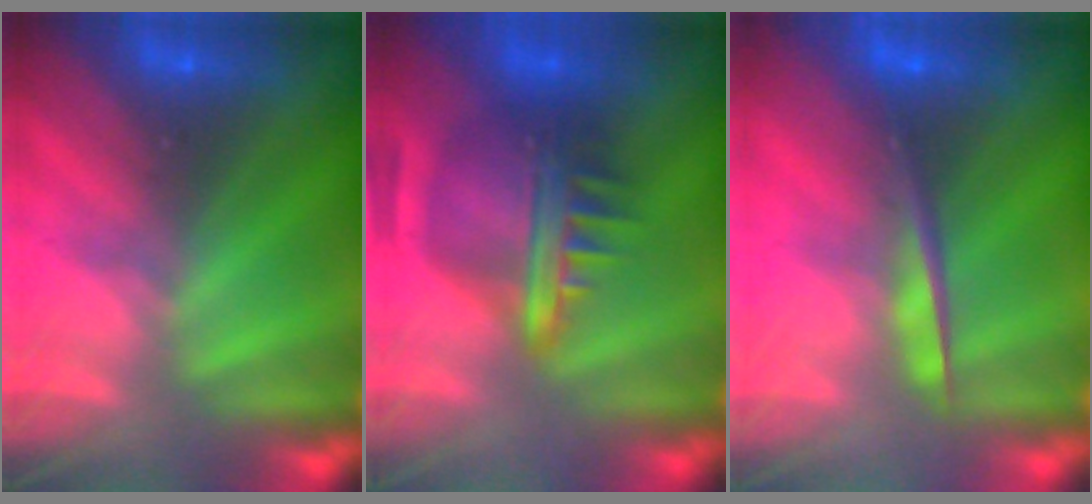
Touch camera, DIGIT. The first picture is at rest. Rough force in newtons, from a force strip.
{"total": 8.3}
{"total": 4.6}